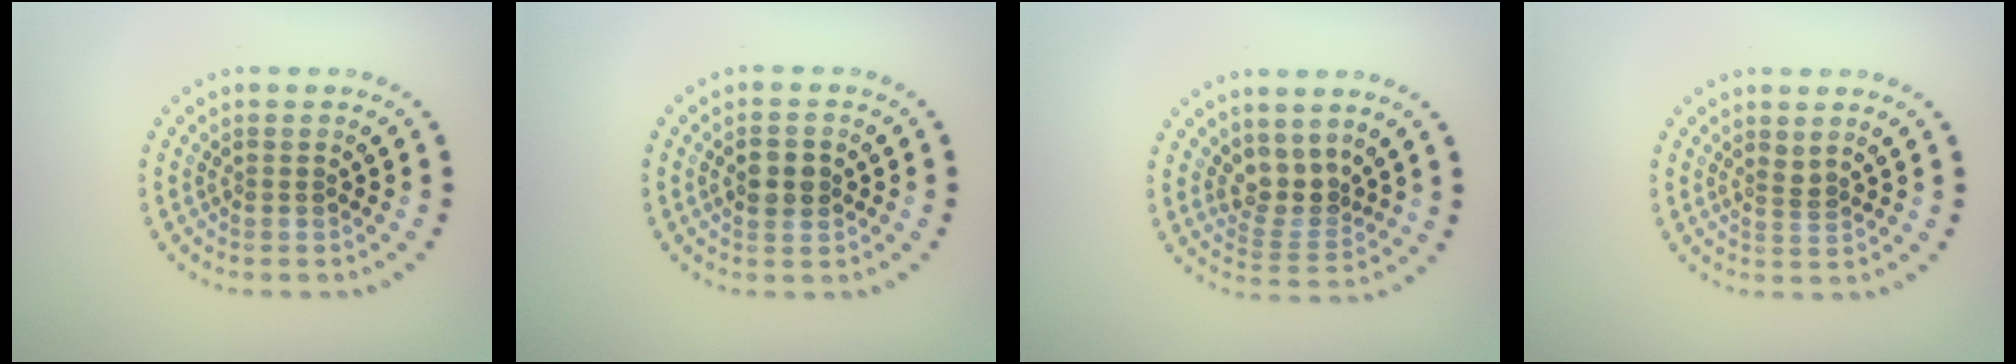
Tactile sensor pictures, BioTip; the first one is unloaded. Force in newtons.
{"total": 2.7, "press": 2.7, "slide": 0.3}
{"total": 2.9, "press": 2.1, "slide": 2.0}
{"total": 0.8, "press": 0.5, "slide": 0.6}